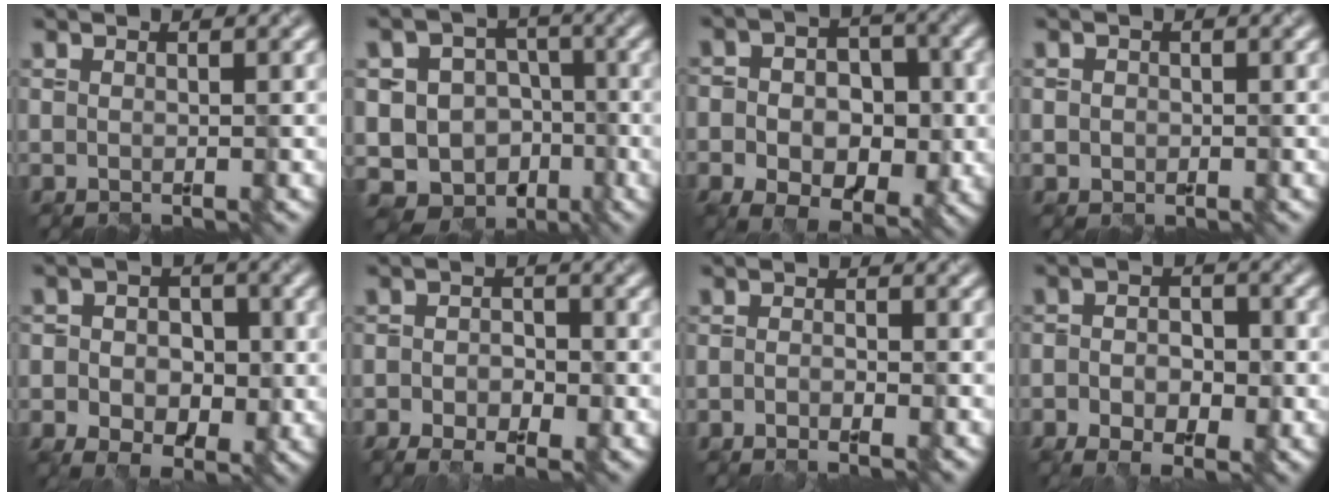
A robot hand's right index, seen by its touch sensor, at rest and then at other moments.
{"total": 10.8, "force": [-5.0, 8.9, 3.6], "torque": [-0.043, -0.005, -0.075]}
{"total": 8.0, "force": [-2.8, 5.2, 5.4], "torque": [-0.081, -0.006, -0.036]}
{"total": 0.8, "force": [-0.6, 0.4, -0.3], "torque": [0.002, 0.003, 0.002]}
{"total": 5.9, "force": [-2.1, 4.0, 3.8], "torque": [-0.051, -0.003, -0.024]}
{"total": 4.2, "force": [-2.6, 2.2, 2.4], "torque": [-0.041, -0.003, -0.037]}
{"total": 1.6, "force": [-1.5, -0.2, 0.6], "torque": [-0.015, 0.003, -0.019]}
{"total": 5.2, "force": [-2.5, 2.7, 3.7], "torque": [-0.065, -0.001, -0.036]}